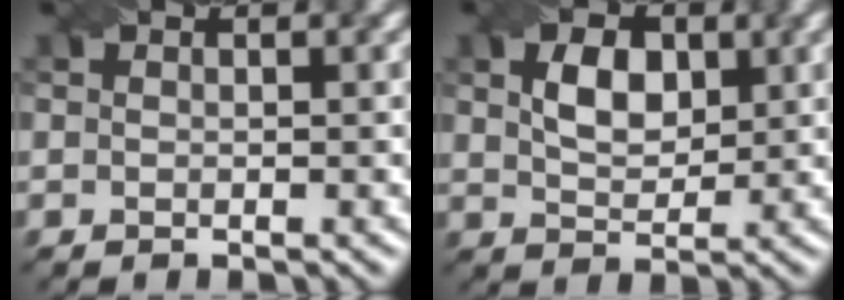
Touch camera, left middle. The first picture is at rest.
{"total": 3.8, "force": [1.2, 2.4, 2.7], "torque": [-0.054, 0.003, 0.023]}